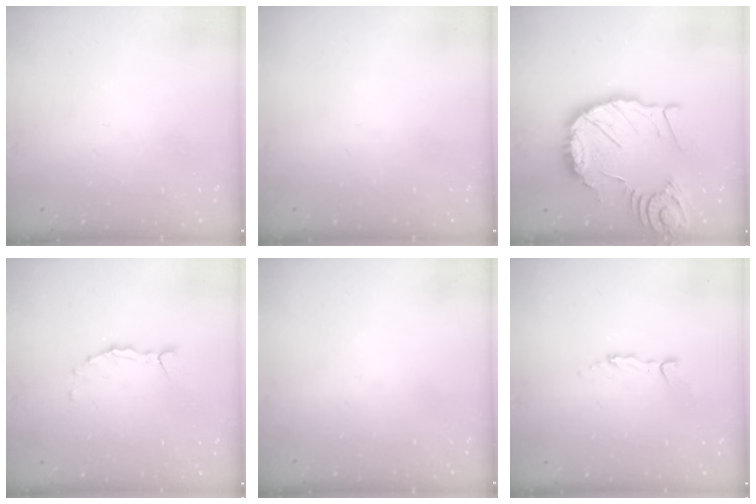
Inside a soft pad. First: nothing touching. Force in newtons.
{"total": 0.0}
{"total": 19.0, "press": 18.8, "slide": 2.2}
{"total": 1.7, "press": 1.7, "slide": 0.2}
{"total": 0.0}
{"total": 3.0, "press": 3.0, "slide": 0.2}